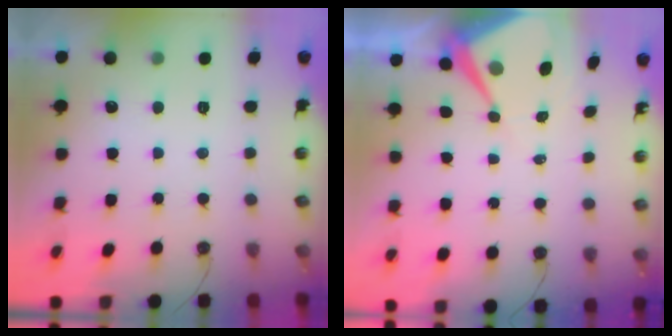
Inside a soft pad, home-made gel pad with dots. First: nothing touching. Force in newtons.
{"total": 8.7, "press": 8.6, "slide": 0.8}